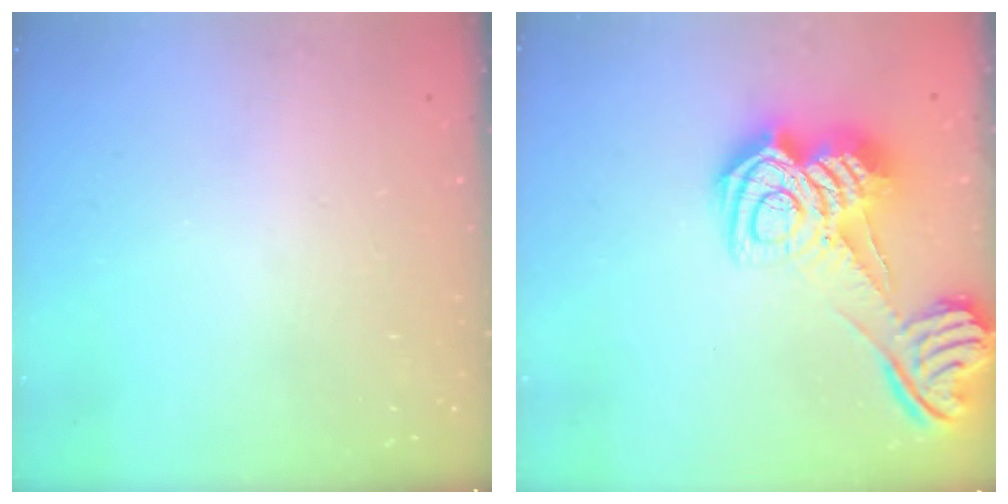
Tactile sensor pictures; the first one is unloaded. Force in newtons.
{"total": 16.8, "press": 16.8, "slide": 0.9}